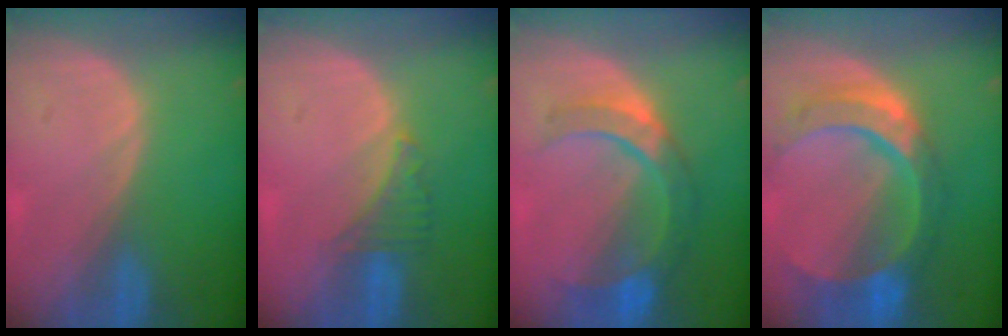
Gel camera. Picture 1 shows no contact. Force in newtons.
{"total": 2.9, "press": 2.9, "slide": 0.6}
{"total": 7.7, "press": 7.6, "slide": 1.2}
{"total": 11.1, "press": 9.2, "slide": 6.1}